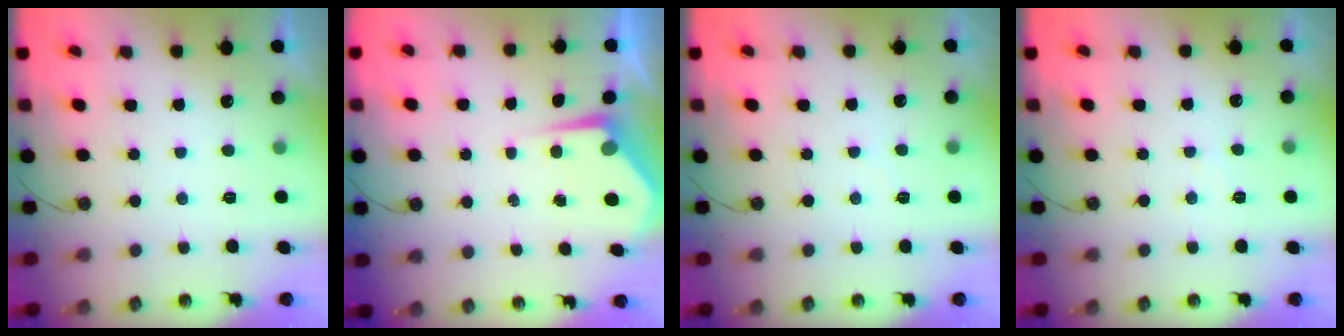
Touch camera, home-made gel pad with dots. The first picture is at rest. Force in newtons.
{"total": 5.0, "press": 4.9, "slide": 0.7}
{"total": 2.3, "press": 2.3, "slide": 0.3}
{"total": 4.2, "press": 4.2, "slide": 0.7}